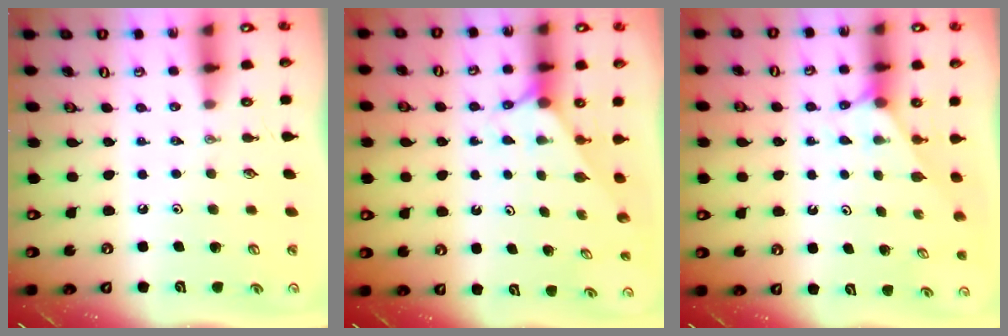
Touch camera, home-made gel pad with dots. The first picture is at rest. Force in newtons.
{"total": 3.0, "press": 3.0, "slide": 0.2}
{"total": 2.8, "press": 2.8, "slide": 0.3}